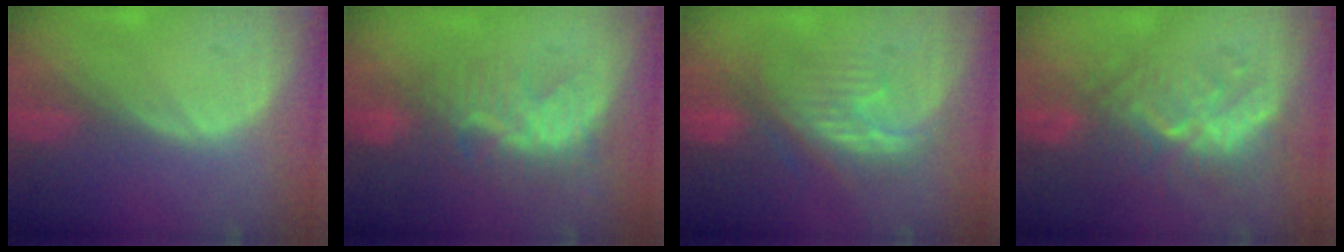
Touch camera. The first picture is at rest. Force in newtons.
{"total": 8.4, "press": 7.5, "slide": 3.9}
{"total": 8.4, "press": 8.1, "slide": 2.1}
{"total": 8.8, "press": 8.5, "slide": 2.4}